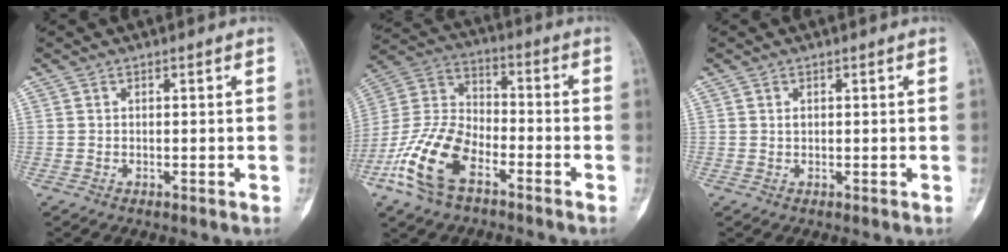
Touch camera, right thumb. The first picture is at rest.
{"total": 15.7, "force": [-8.0, 8.1, 10.9], "torque": [-0.228, 0.043, -0.162]}
{"total": 0.7, "force": [0.2, 0.5, 0.5], "torque": [-0.007, 0.001, 0.005]}